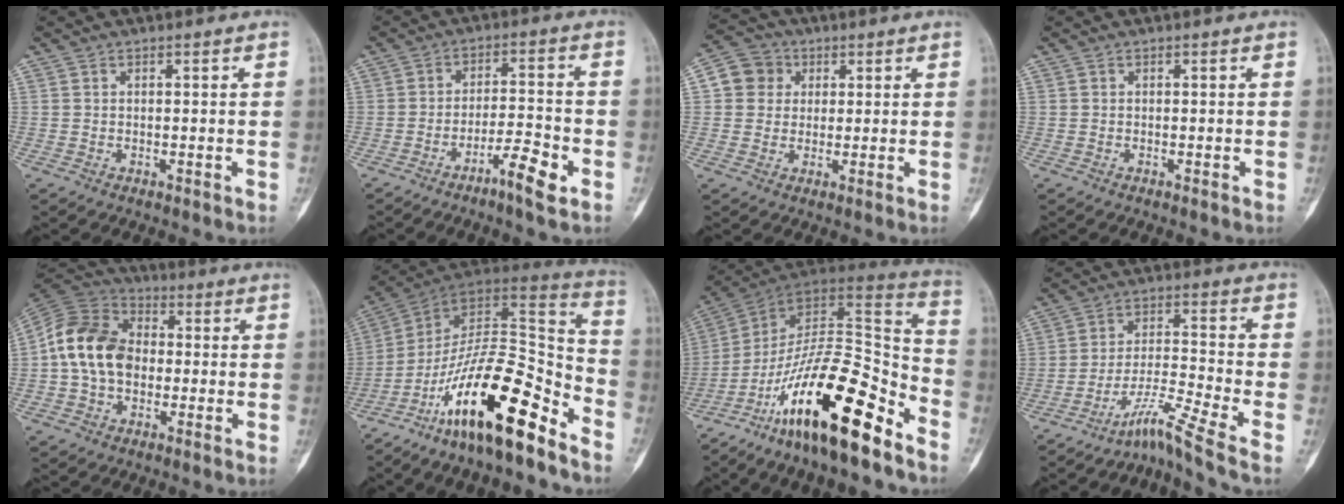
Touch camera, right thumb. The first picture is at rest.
{"total": 6.9, "force": [-4.0, 0.9, 5.6], "torque": [-0.097, 0.025, -0.068]}
{"total": 6.4, "force": [1.4, 6.0, 1.8], "torque": [-0.009, 0.008, 0.016]}
{"total": 0.0}
{"total": 13.8, "force": [-0.6, 10.2, 9.3], "torque": [-0.159, 0.029, -0.024]}
{"total": 22.8, "force": [-14.6, 6.2, 16.4], "torque": [-0.262, 0.094, -0.244]}
{"total": 25.3, "force": [-15.7, 7.1, 18.5], "torque": [-0.282, 0.088, -0.256]}
{"total": 8.3, "force": [-6.5, -2.2, 4.7], "torque": [-0.112, 0.056, -0.116]}